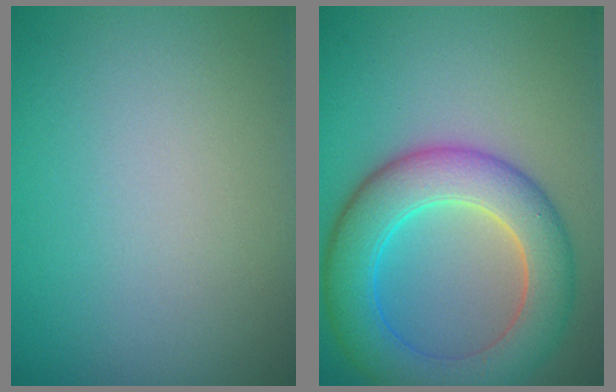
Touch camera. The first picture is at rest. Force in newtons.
{"total": 7.7, "press": 7.7, "slide": 0.3}